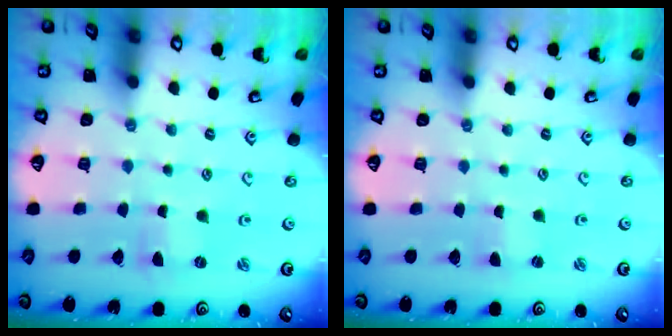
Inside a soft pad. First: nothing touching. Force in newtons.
{"total": 0.6, "press": 0.6, "slide": 0.0}